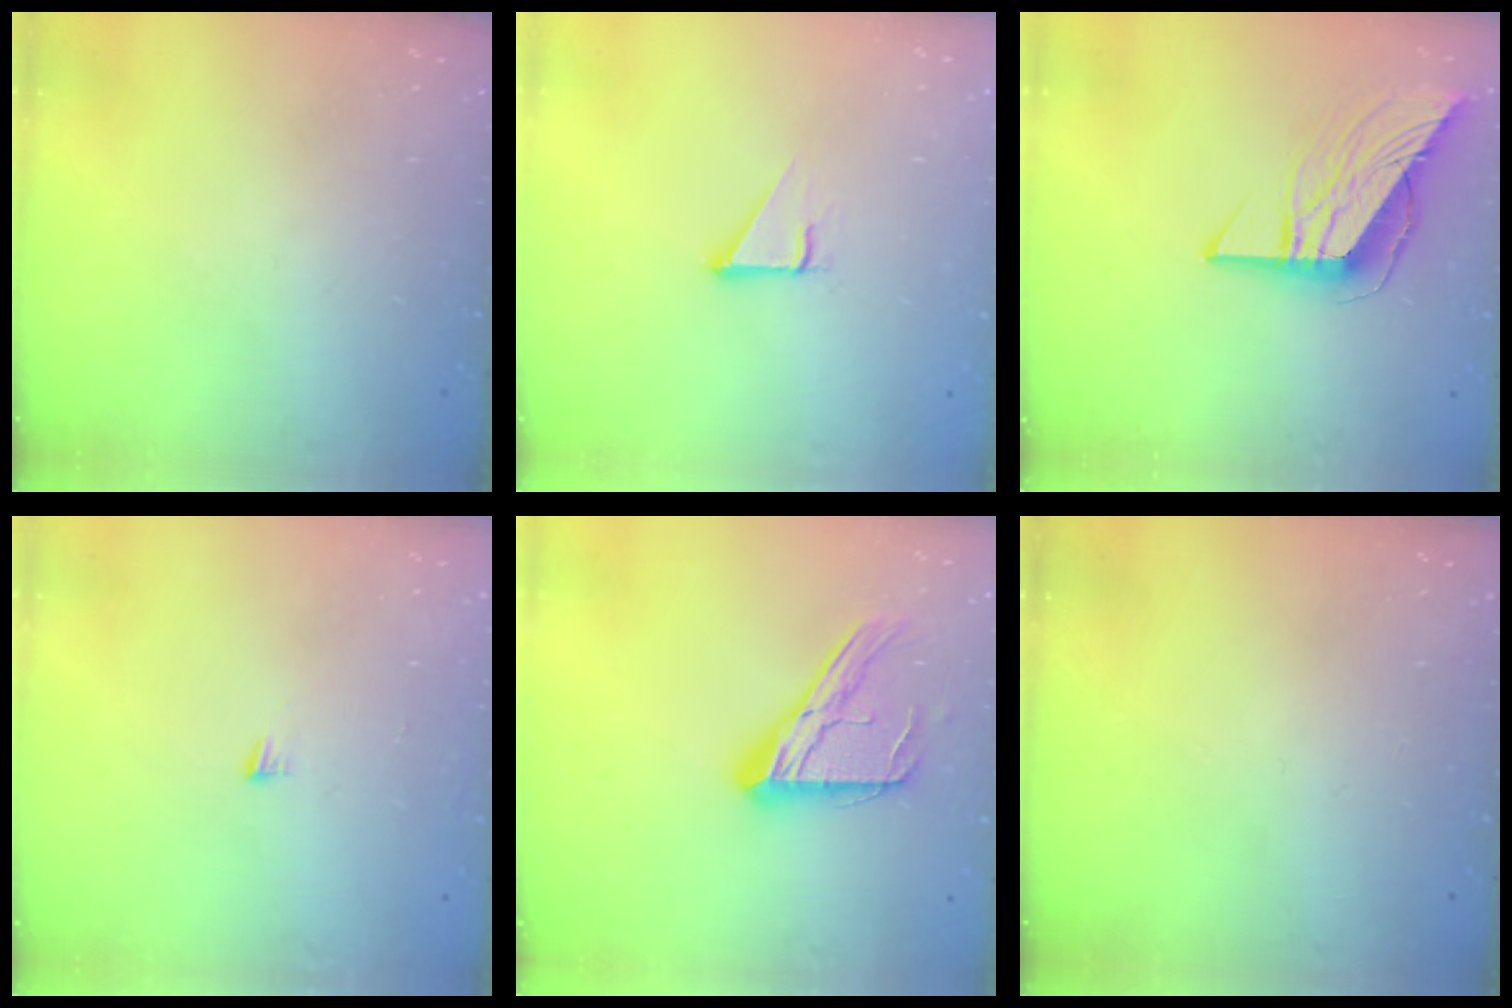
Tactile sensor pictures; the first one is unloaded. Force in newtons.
{"total": 2.9, "press": 2.9, "slide": 0.1}
{"total": 10.6, "press": 10.5, "slide": 1.1}
{"total": 5.2, "press": 5.2, "slide": 0.3}
{"total": 15.7, "press": 15.7, "slide": 1.5}
{"total": 0.0}